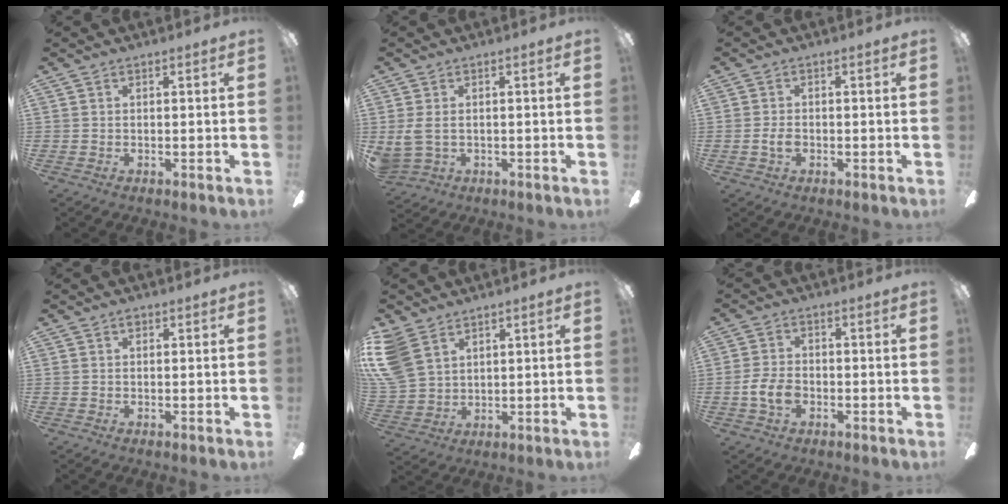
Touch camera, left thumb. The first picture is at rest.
{"total": 4.4, "force": [0.3, 3.1, 3.1], "torque": [-0.071, 0.005, 0.006]}
{"total": 2.2, "force": [-0.5, 1.3, 1.7], "torque": [-0.037, 0.003, -0.012]}
{"total": 0.7, "force": [0.4, 0.5, 0.3], "torque": [-0.008, 0.001, 0.008]}
{"total": 11.1, "force": [6.0, 7.1, 6.0], "torque": [-0.155, -0.006, 0.118]}
{"total": 5.8, "force": [-1.9, 3.8, 4.0], "torque": [-0.081, 0.011, -0.036]}